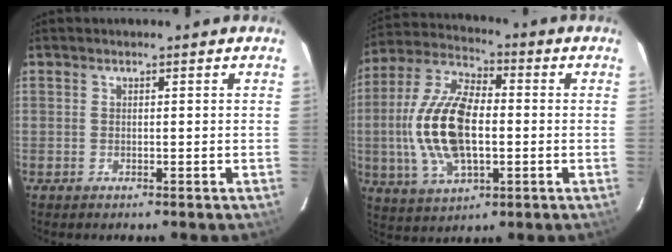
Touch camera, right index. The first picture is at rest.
{"total": 16.7, "force": [-1.4, 8.2, 14.5], "torque": [-0.306, 0.006, -0.025]}